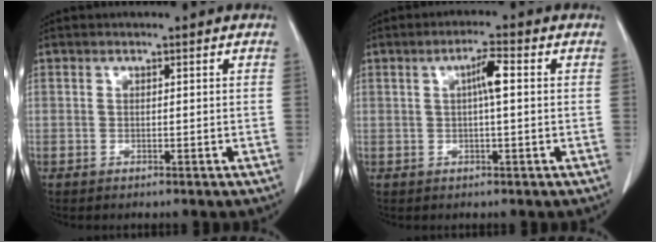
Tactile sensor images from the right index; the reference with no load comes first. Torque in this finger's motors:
{"motor_torque": [0.32, 0.09, 0.08, 0.04]}